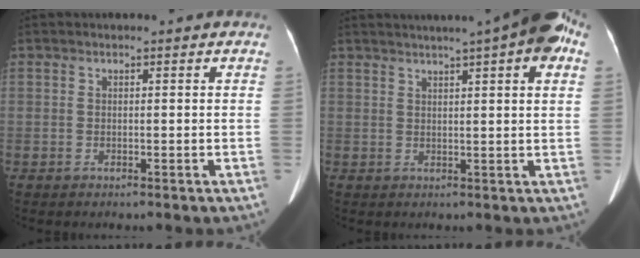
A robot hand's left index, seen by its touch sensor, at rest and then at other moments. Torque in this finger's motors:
{"motor_torque": [0.99, -1.15, 0.24, 0.15]}